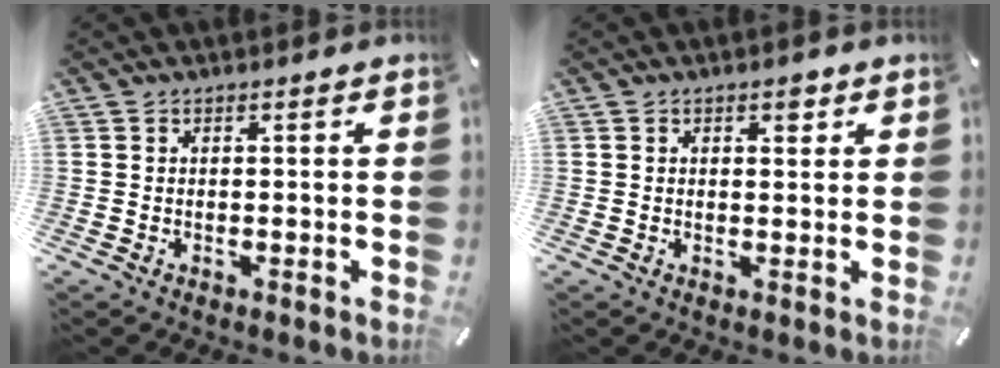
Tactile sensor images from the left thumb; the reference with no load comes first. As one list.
[{"total": 2.8, "force": [1.2, 1.7, 1.8], "torque": [-0.015, -0.003, 0.014]}]